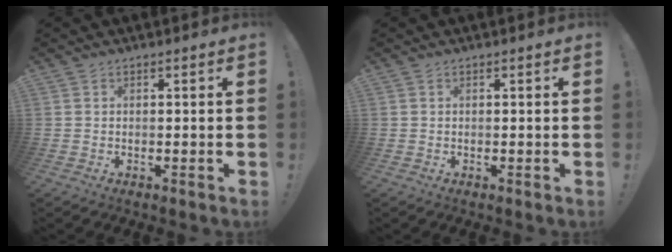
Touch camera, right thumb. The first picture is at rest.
{"total": 0.0}